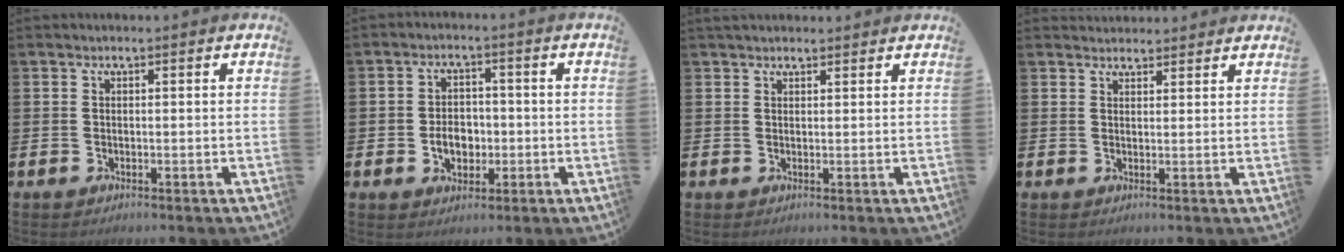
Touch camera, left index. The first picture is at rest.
{"total": 4.3, "force": [-0.9, 3.2, 2.7], "torque": [-0.036, 0.000, -0.023]}
{"total": 1.6, "force": [1.5, 0.5, 0.3], "torque": [0.003, -0.001, 0.026]}
{"total": 2.4, "force": [2.3, 0.6, -0.1], "torque": [0.008, -0.011, 0.042]}